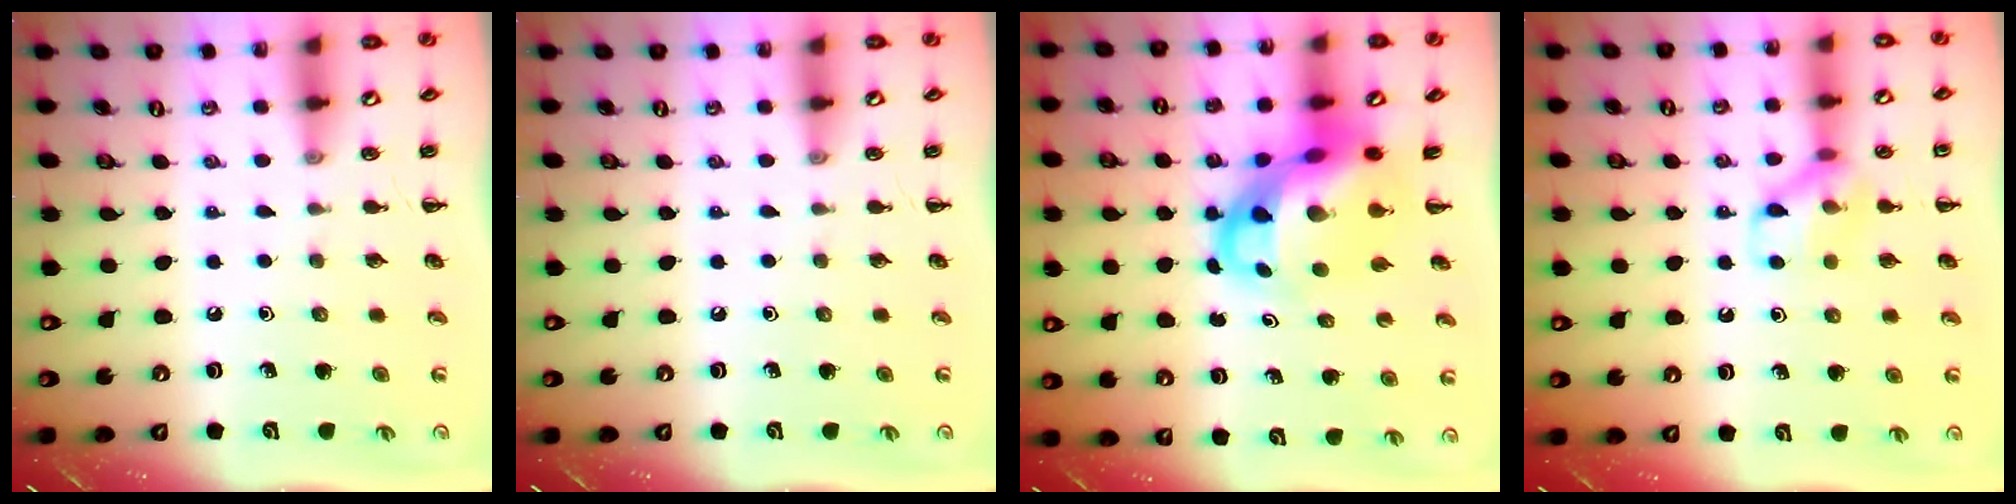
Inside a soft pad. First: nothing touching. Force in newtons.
{"total": 0.0}
{"total": 9.8, "press": 9.4, "slide": 2.7}
{"total": 10.5, "press": 10.4, "slide": 1.0}